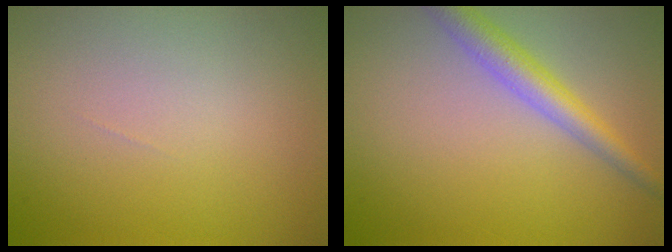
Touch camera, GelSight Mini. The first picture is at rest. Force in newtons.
{"total": 3.7, "press": 3.7, "slide": 0.1}